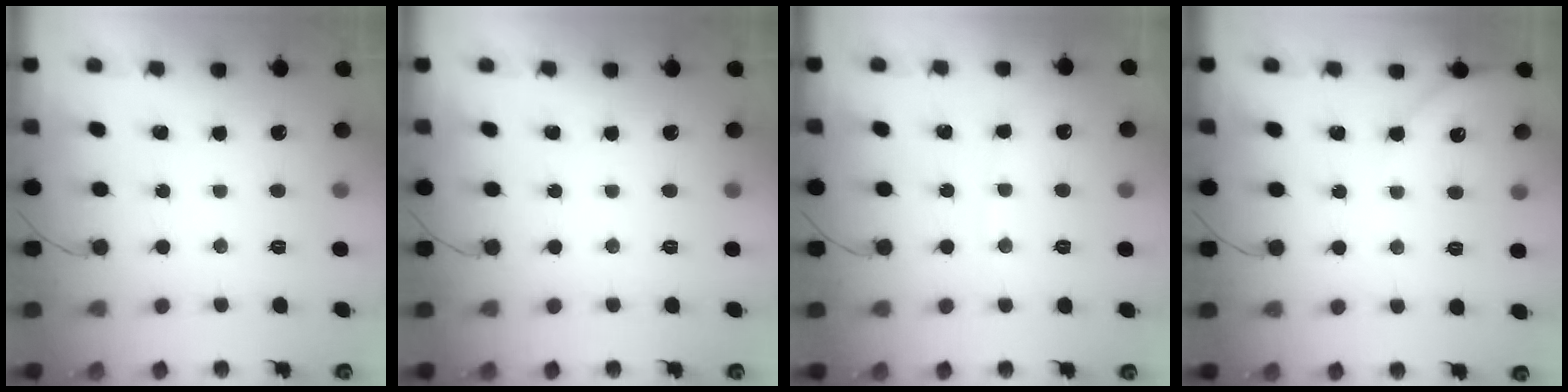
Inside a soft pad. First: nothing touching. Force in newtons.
{"total": 0.0}
{"total": 3.0, "press": 3.0, "slide": 0.4}
{"total": 4.7, "press": 4.7, "slide": 0.7}